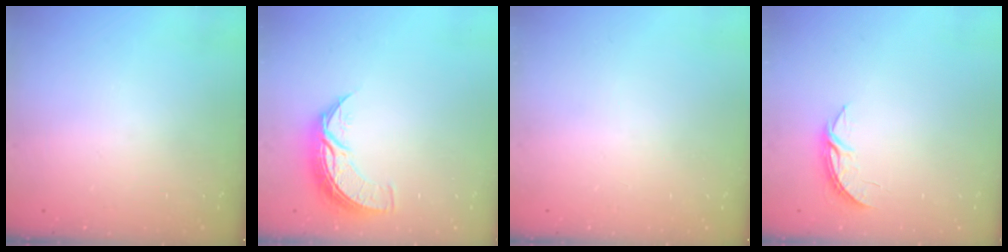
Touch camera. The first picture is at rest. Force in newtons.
{"total": 8.2, "press": 8.2, "slide": 0.0}
{"total": 0.0}
{"total": 3.7, "press": 3.7, "slide": 0.3}